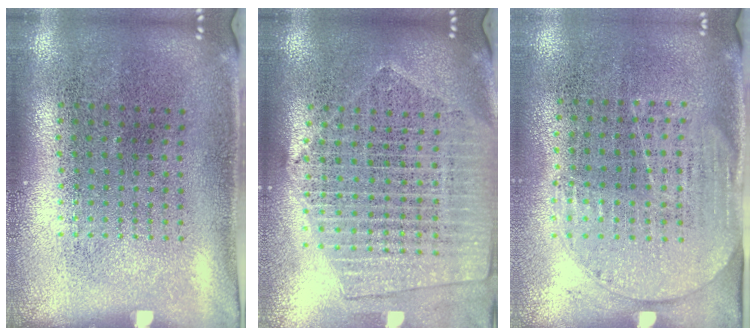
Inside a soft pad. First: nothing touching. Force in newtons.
{"total": 1.9, "press": 1.8, "slide": 0.8}
{"total": 1.5, "press": 1.3, "slide": 0.7}